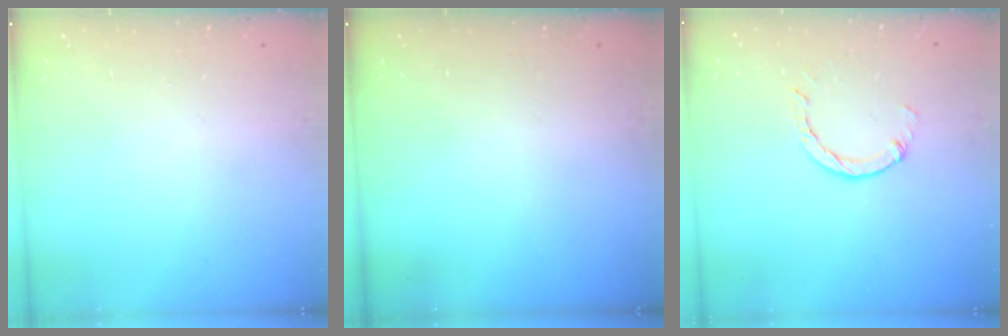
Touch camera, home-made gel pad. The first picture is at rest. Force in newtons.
{"total": 0.0}
{"total": 2.9, "press": 2.9, "slide": 0.4}